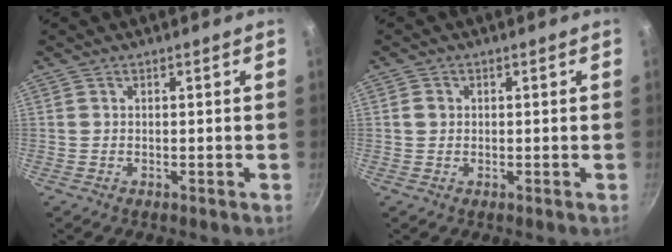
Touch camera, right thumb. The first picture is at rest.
{"total": 1.5, "force": [0.1, 1.3, 0.6], "torque": [-0.006, 0.006, 0.002]}